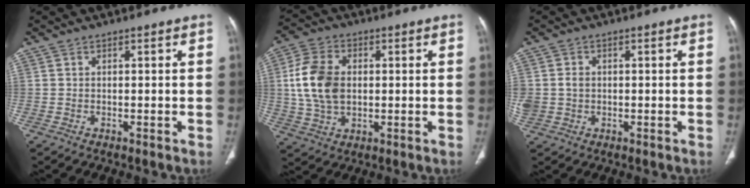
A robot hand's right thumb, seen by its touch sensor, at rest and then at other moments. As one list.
[{"total": 11.6, "force": [1.0, 7.9, 8.4], "torque": [-0.163, 0.005, 0.021]}, {"total": 4.1, "force": [0.2, 3.5, 2.2], "torque": [-0.048, 0.009, 0.010]}]